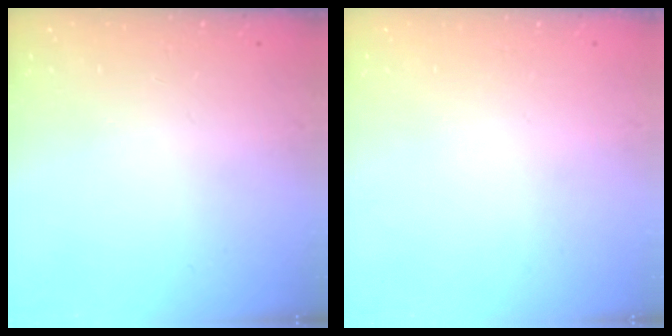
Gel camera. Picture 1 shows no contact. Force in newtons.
{"total": 0.0}